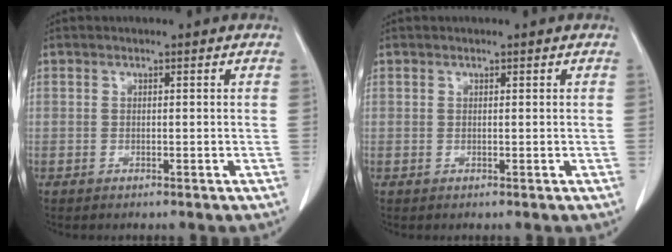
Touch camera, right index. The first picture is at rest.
{"total": 0.0}